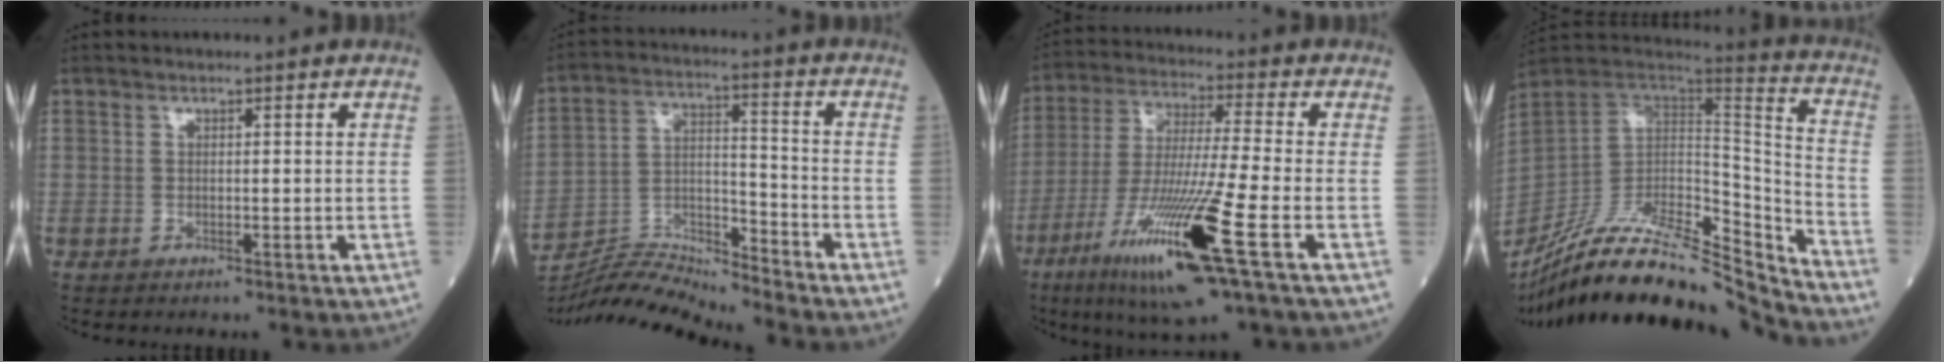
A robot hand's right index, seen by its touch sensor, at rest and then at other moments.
{"total": 10.7, "force": [-10.5, -1.9, 0.4], "torque": [-0.012, 0.033, -0.196]}
{"total": 17.0, "force": [-7.5, -0.4, 15.2], "torque": [-0.320, -0.040, -0.140]}
{"total": 25.4, "force": [-23.0, 2.3, 10.5], "torque": [-0.183, -0.003, -0.384]}